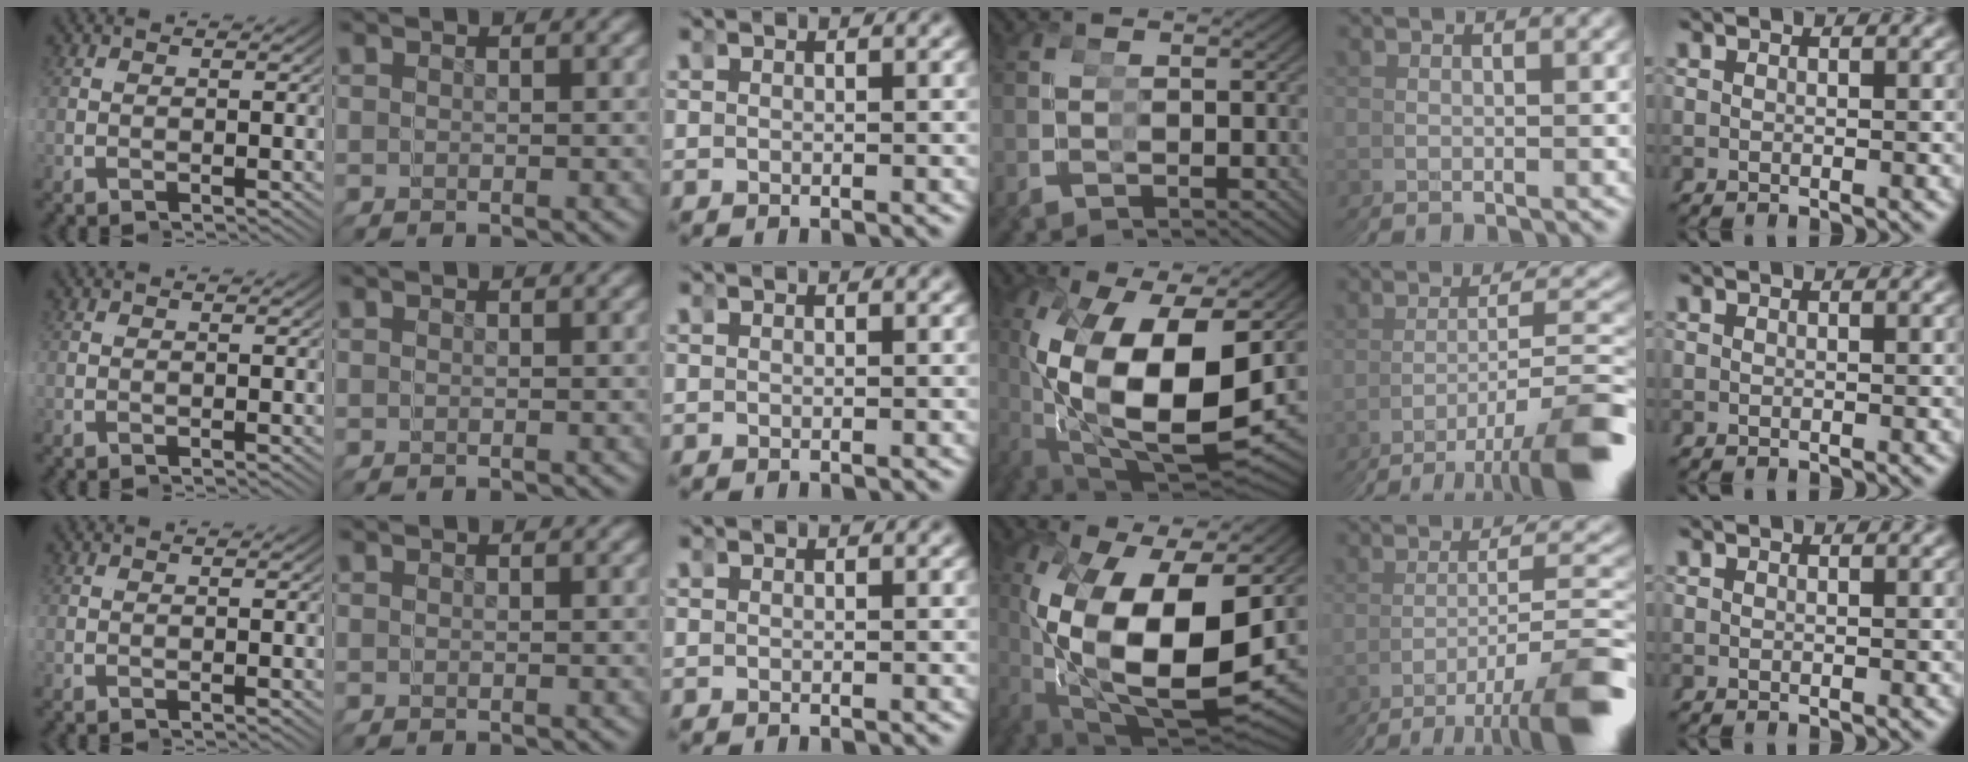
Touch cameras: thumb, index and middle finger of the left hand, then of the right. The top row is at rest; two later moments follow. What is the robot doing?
{"motion": "grasp_and_lifting", "object": "toy banana"}